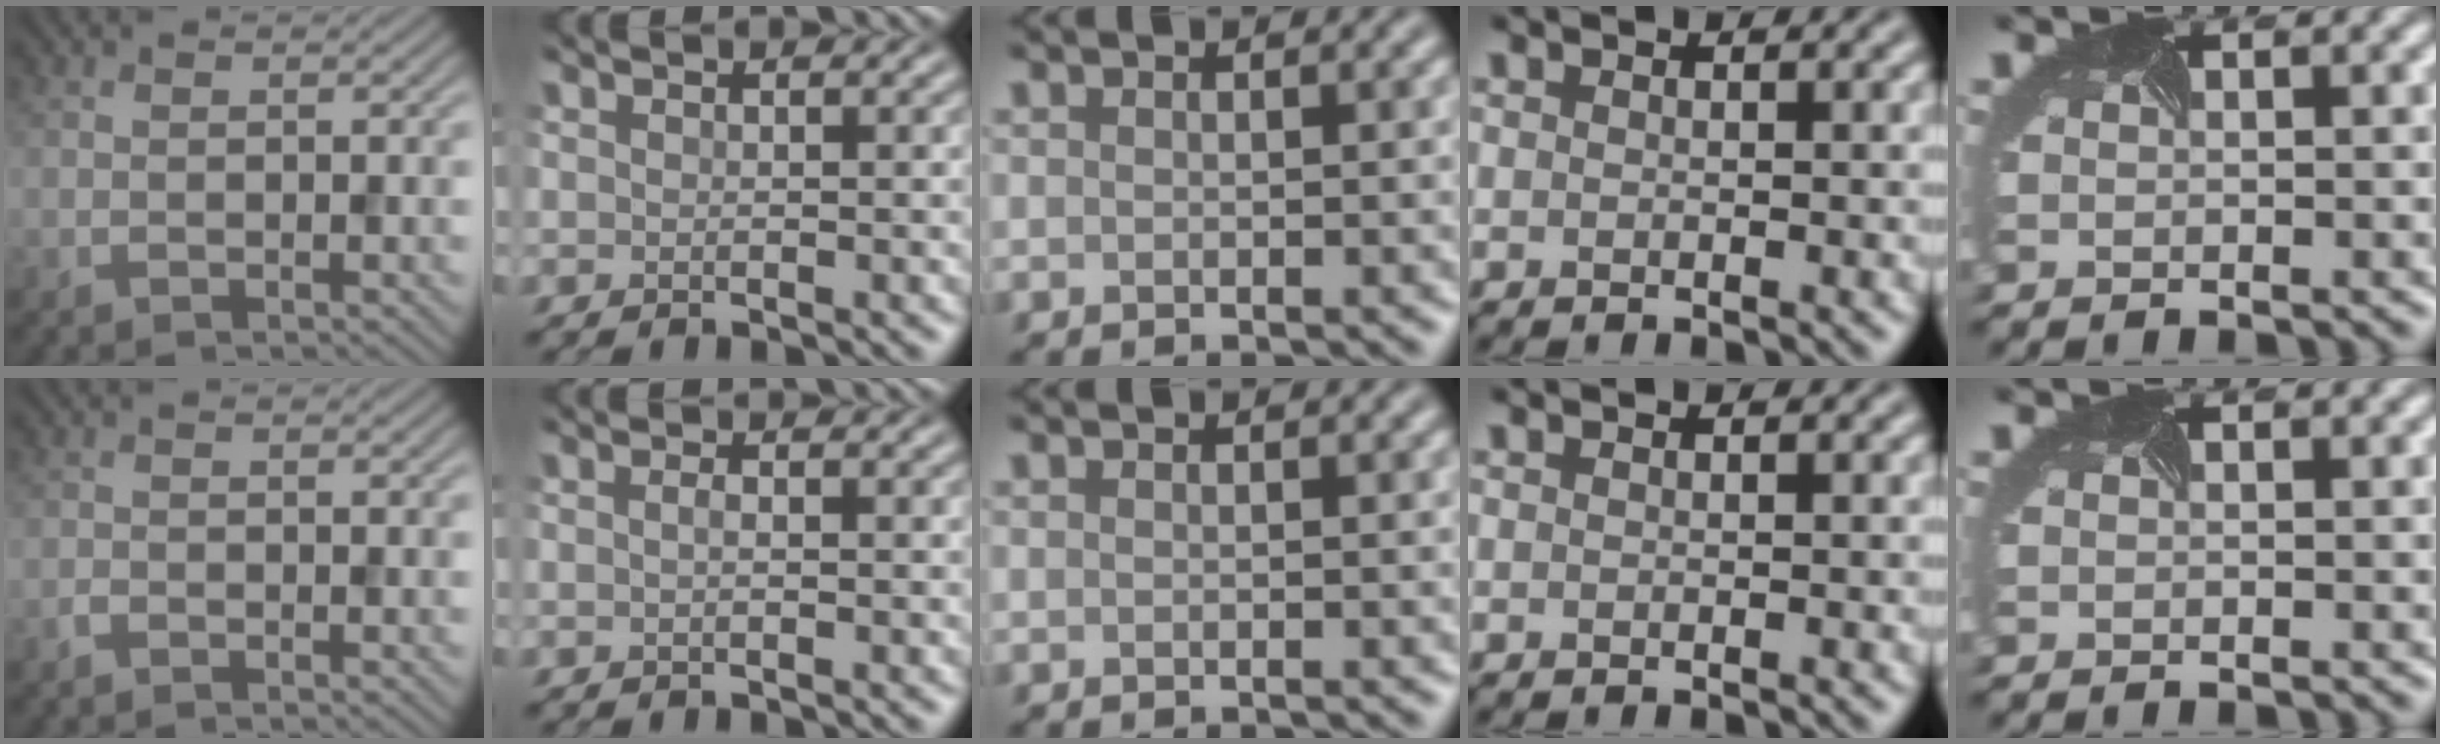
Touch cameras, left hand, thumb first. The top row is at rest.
{"thumb": {"total": 0.8, "force": [-0.7, 0.3, 0.3], "torque": [-0.006, 0.000, -0.014]}, "index": {"total": 0.6, "force": [-0.3, 0.1, 0.5], "torque": [-0.014, 0.003, -0.008]}}